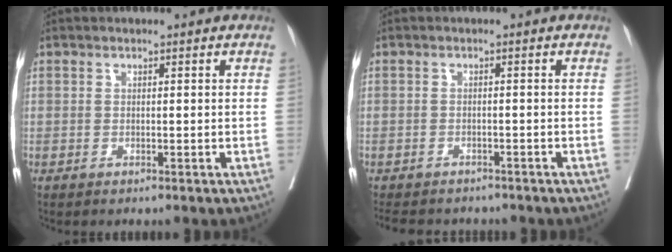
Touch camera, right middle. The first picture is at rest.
{"total": 9.1, "force": [-8.0, 3.3, 2.8], "torque": [-0.055, -0.004, -0.104]}